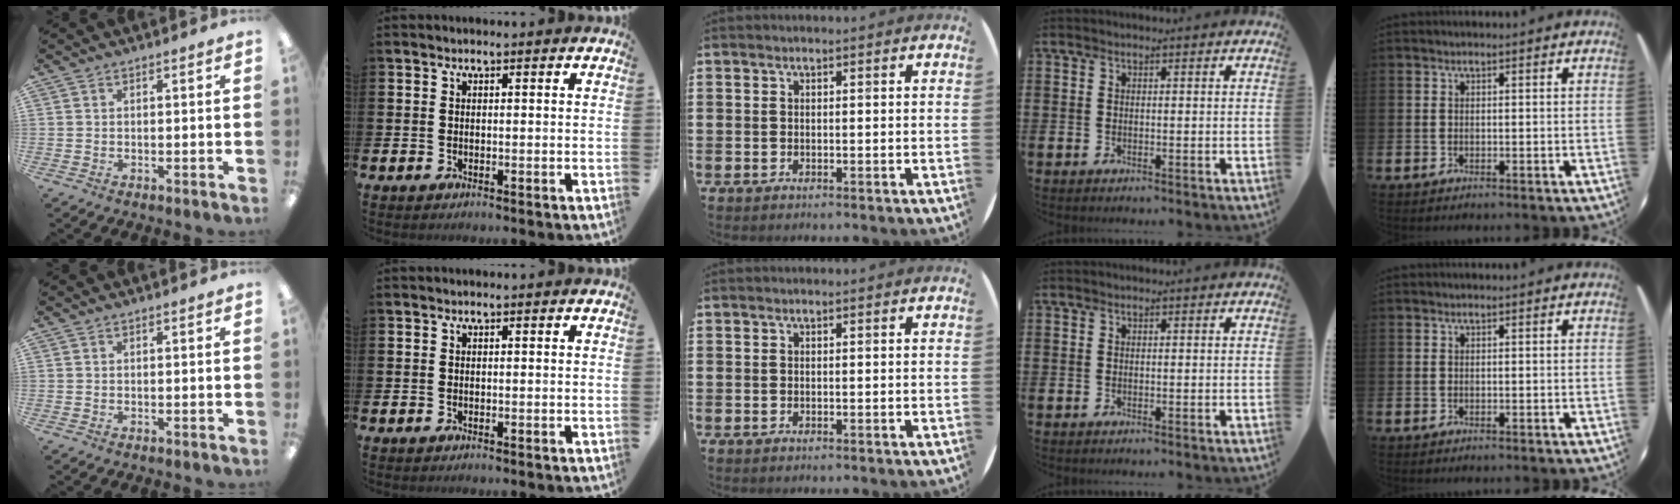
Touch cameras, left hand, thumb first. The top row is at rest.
{}